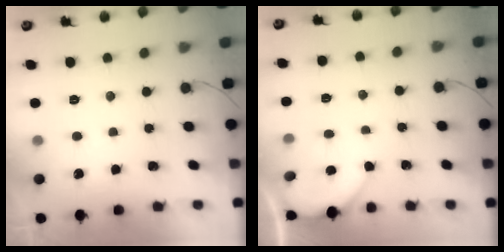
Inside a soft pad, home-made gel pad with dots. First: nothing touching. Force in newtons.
{"total": 2.3, "press": 2.3, "slide": 0.3}